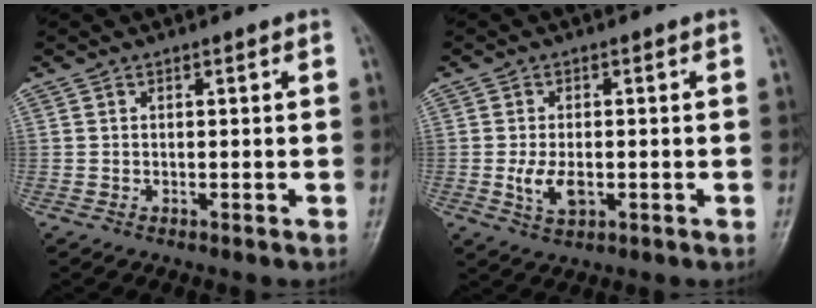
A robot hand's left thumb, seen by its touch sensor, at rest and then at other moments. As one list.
[{"total": 4.7, "force": [-1.0, 2.6, 3.8], "torque": [-0.072, -0.004, -0.016]}]